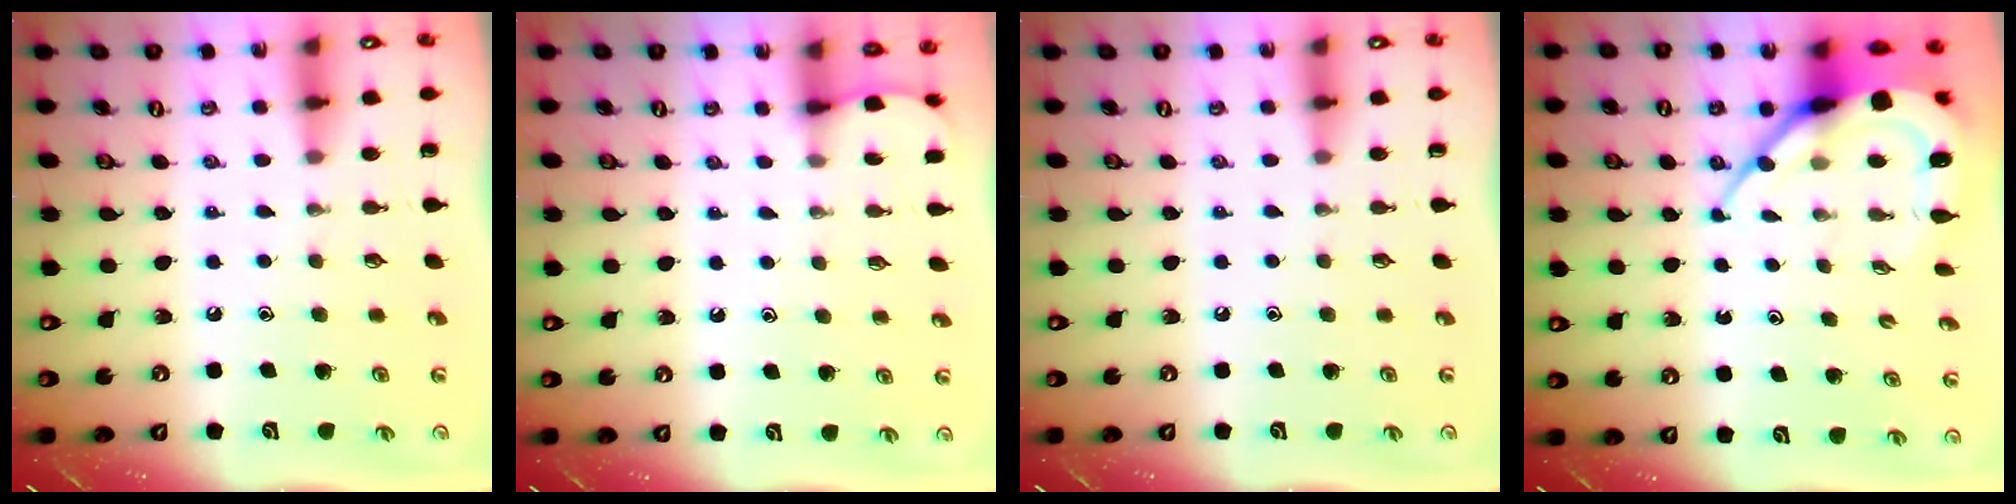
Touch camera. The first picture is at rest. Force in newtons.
{"total": 2.4, "press": 2.4, "slide": 0.2}
{"total": 0.0}
{"total": 10.5, "press": 10.5, "slide": 0.9}